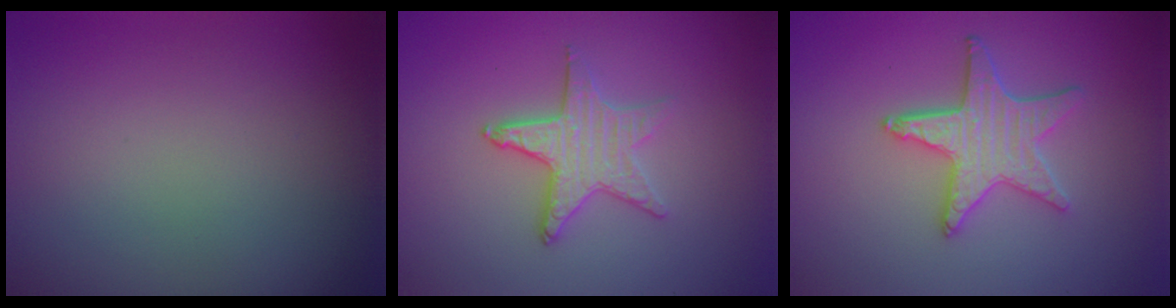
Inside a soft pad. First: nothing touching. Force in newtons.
{"total": 3.2, "press": 2.8, "slide": 1.5}
{"total": 4.0, "press": 3.6, "slide": 1.9}